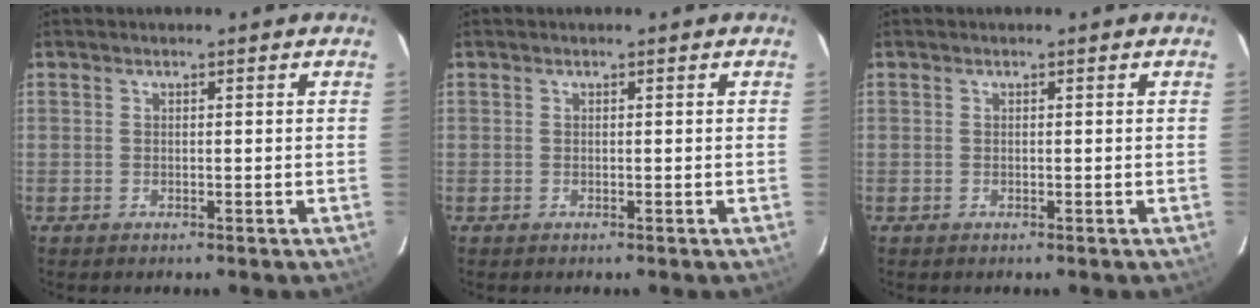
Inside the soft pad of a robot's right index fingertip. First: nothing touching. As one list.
[{"total": 0.0}, {"total": 0.0}]